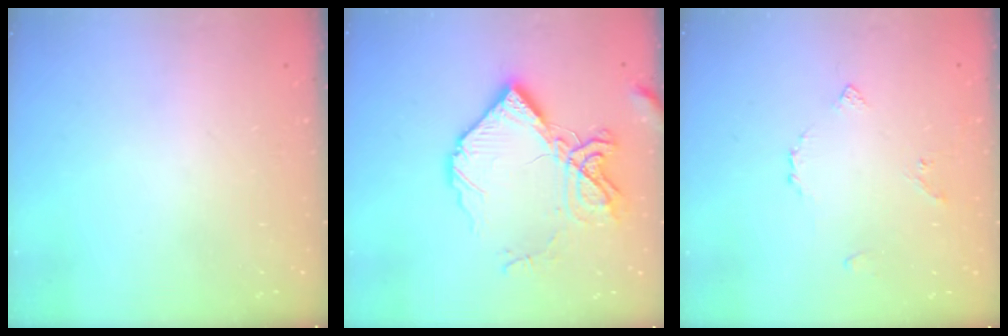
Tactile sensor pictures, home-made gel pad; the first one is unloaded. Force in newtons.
{"total": 16.5, "press": 16.4, "slide": 1.3}
{"total": 3.7, "press": 3.6, "slide": 0.8}